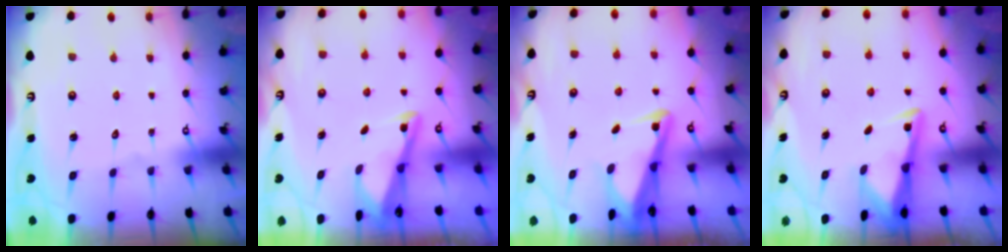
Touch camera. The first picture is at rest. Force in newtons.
{"total": 3.0, "press": 2.9, "slide": 0.4}
{"total": 4.0, "press": 3.9, "slide": 1.0}
{"total": 3.1, "press": 3.1, "slide": 0.4}